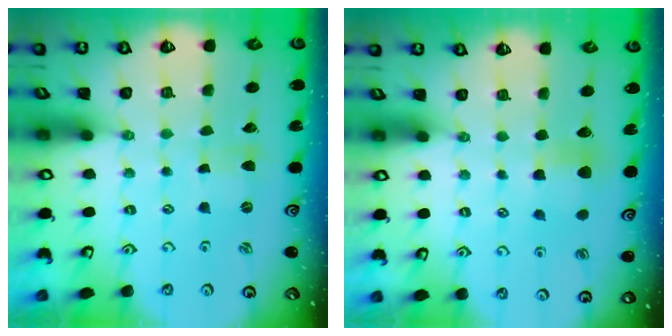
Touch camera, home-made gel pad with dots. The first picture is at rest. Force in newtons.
{"total": 7.1, "press": 7.1, "slide": 0.4}